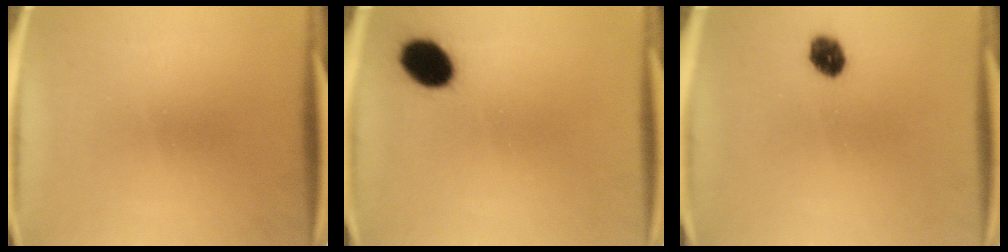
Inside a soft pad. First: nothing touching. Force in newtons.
{"total": 8.7}
{"total": 4.5}